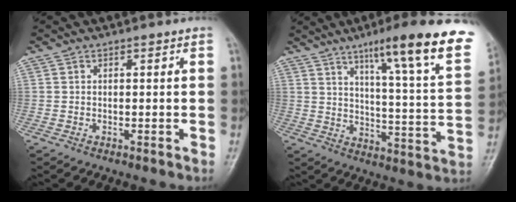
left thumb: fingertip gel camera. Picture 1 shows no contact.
{"total": 22.8, "force": [13.3, 3.0, 18.2], "torque": [-0.236, -0.047, 0.186]}